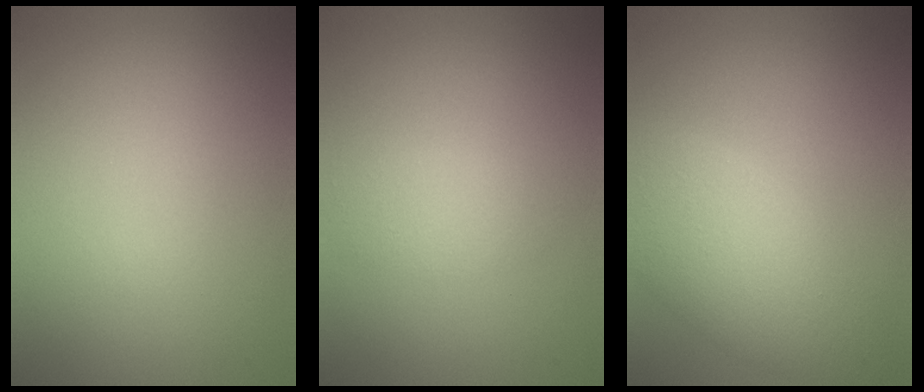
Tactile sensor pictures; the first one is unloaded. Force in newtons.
{"total": 1.7, "press": 1.7, "slide": 0.0}
{"total": 5.6, "press": 5.6, "slide": 0.4}